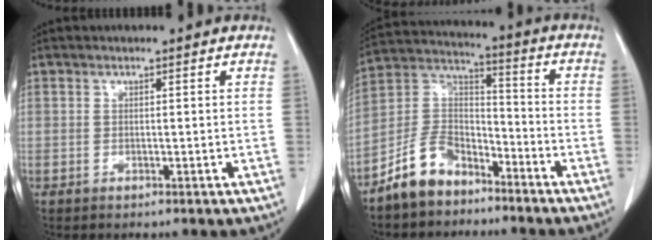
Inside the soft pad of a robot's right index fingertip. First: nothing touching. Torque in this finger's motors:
{"motor_torque": [0.01, -0.21, -0.16, -0.11]}